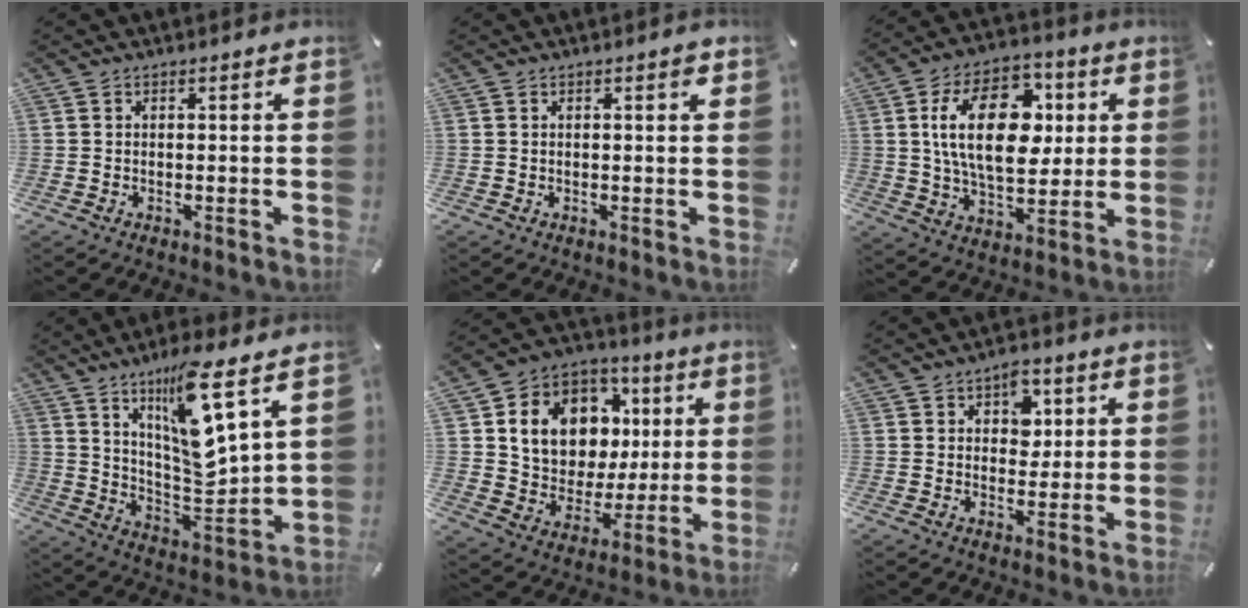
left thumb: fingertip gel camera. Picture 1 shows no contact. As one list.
[{"total": 1.1, "force": [0.5, 0.2, 1.0], "torque": [-0.019, 0.003, 0.007]}, {"total": 19.8, "force": [3.8, 12.1, 15.1], "torque": [-0.271, 0.013, 0.064]}, {"total": 15.7, "force": [10.1, 3.5, 11.5], "torque": [-0.198, -0.069, 0.164]}, {"total": 14.2, "force": [3.5, 11.9, 6.8], "torque": [-0.116, -0.013, 0.078]}, {"total": 6.0, "force": [2.2, 4.6, 3.0], "torque": [-0.025, -0.006, 0.030]}]